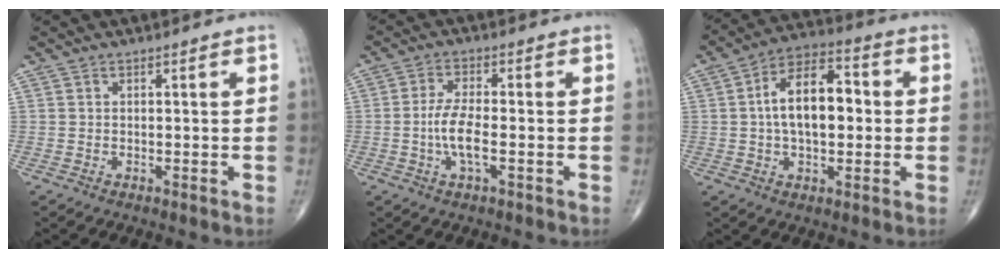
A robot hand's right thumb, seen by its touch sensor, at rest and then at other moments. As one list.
[{"total": 6.1, "force": [-1.3, 1.9, 5.6], "torque": [-0.122, 0.006, -0.028]}, {"total": 13.5, "force": [0.6, 7.4, 11.2], "torque": [-0.171, 0.028, 0.001]}]